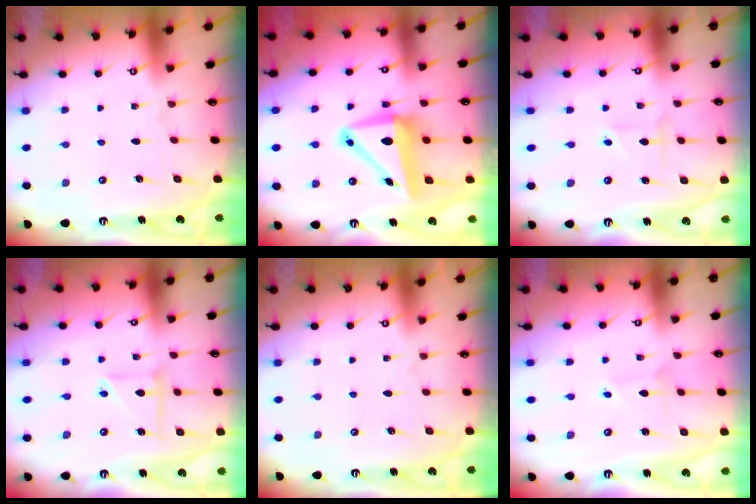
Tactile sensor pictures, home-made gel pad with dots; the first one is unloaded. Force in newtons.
{"total": 10.1, "press": 9.9, "slide": 1.9}
{"total": 1.8, "press": 1.7, "slide": 0.6}
{"total": 4.7, "press": 4.7, "slide": 0.5}
{"total": 0.0}
{"total": 2.0, "press": 2.0, "slide": 0.2}